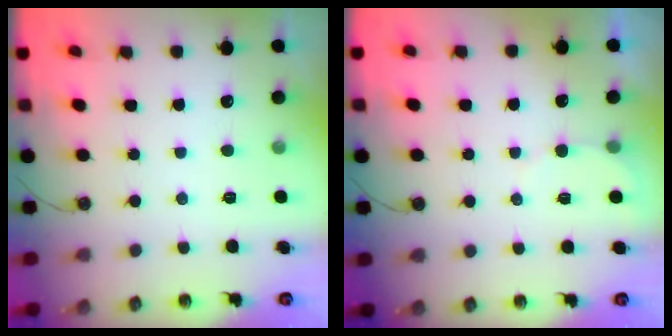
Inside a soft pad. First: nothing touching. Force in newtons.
{"total": 3.3, "press": 3.3, "slide": 0.3}